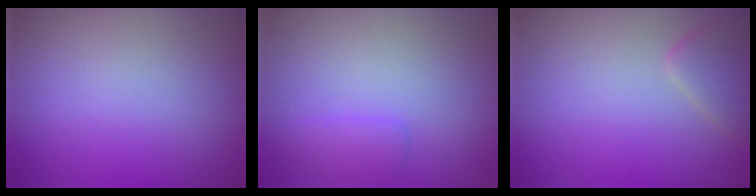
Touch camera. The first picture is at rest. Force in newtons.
{"total": 1.5, "press": 1.5, "slide": 0.1}
{"total": 2.4, "press": 2.4, "slide": 0.2}